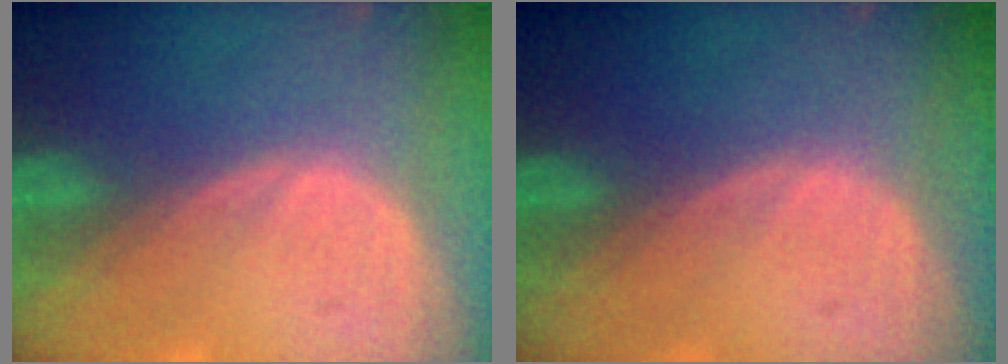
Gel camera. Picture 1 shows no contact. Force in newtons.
{"total": 0.0}